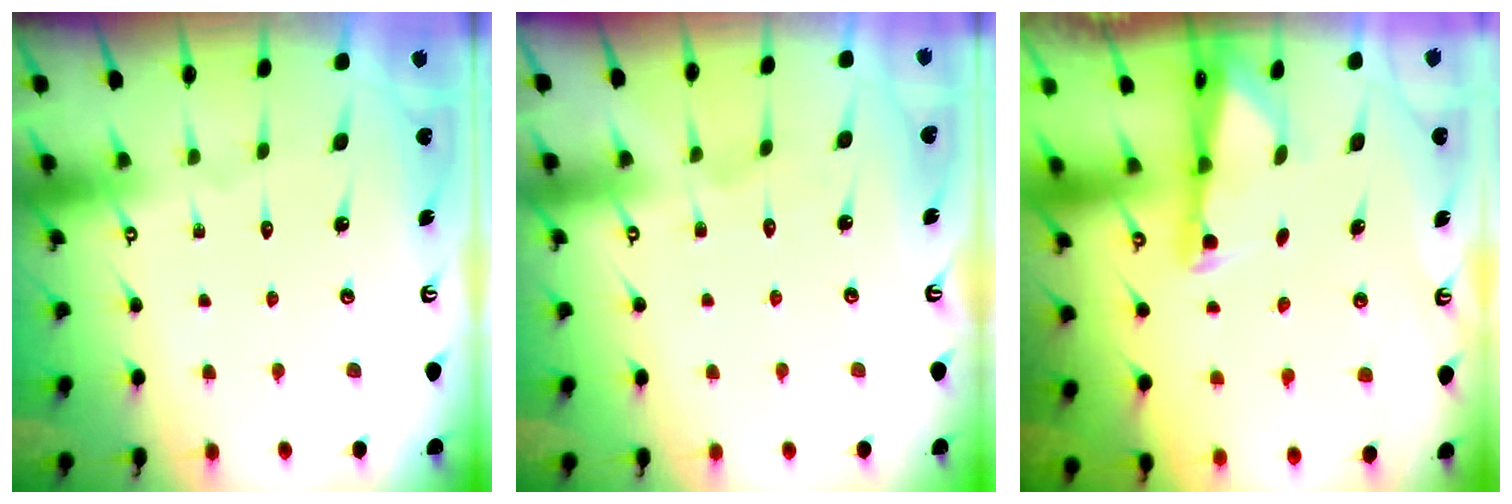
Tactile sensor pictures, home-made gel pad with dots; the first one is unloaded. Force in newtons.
{"total": 2.8, "press": 2.8, "slide": 0.3}
{"total": 1.8, "press": 1.8, "slide": 0.4}